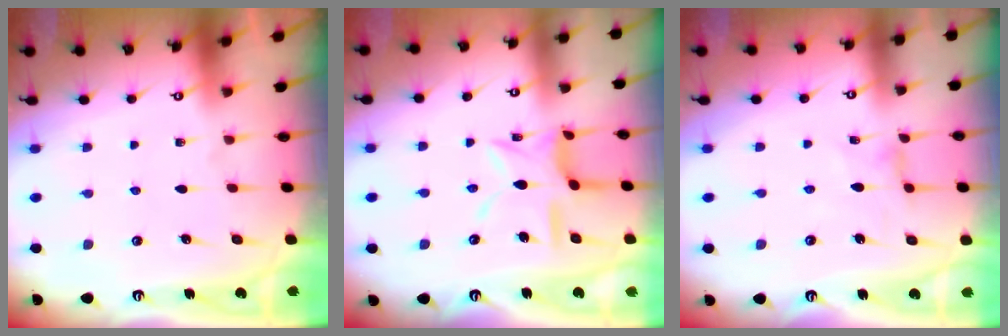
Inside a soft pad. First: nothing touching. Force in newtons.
{"total": 11.3, "press": 11.2, "slide": 1.0}
{"total": 1.5, "press": 1.4, "slide": 0.4}